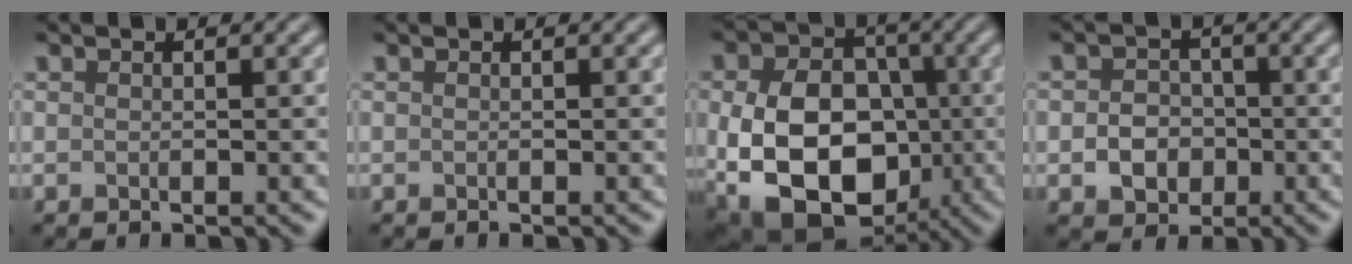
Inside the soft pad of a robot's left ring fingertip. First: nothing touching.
{"total": 0.0}
{"total": 14.9, "force": [-2.7, 11.0, 9.7], "torque": [-0.154, -0.011, -0.056]}
{"total": 3.3, "force": [-0.7, 2.8, 1.6], "torque": [-0.023, 0.000, -0.017]}